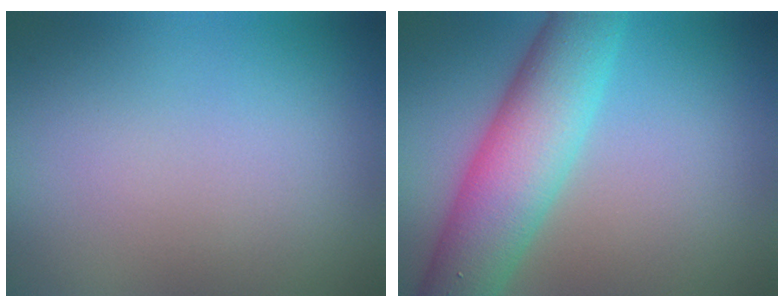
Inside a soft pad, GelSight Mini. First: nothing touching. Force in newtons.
{"total": 8.2, "press": 8.2, "slide": 0.2}